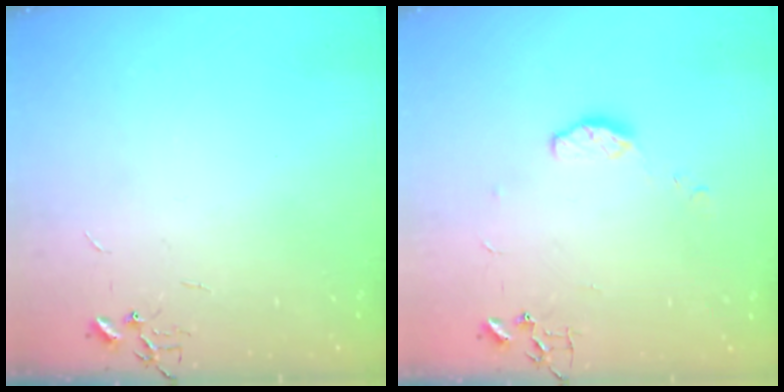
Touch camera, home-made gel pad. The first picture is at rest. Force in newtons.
{"total": 6.0, "press": 6.0, "slide": 0.5}